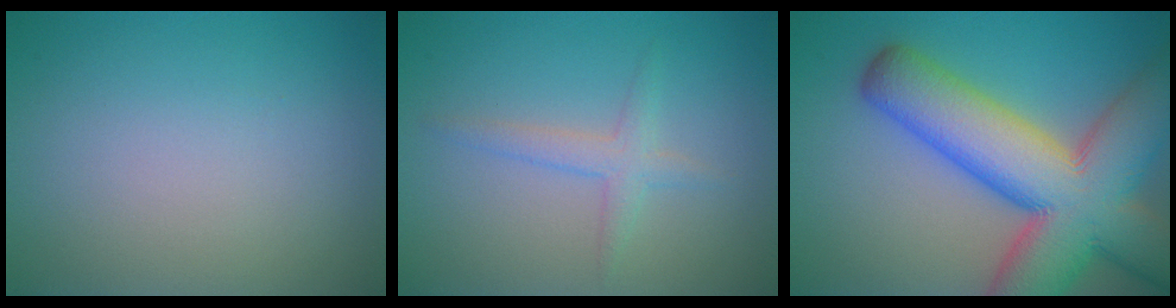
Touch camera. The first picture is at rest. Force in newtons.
{"total": 1.9, "press": 1.9, "slide": 0.1}
{"total": 14.5, "press": 14.4, "slide": 0.8}